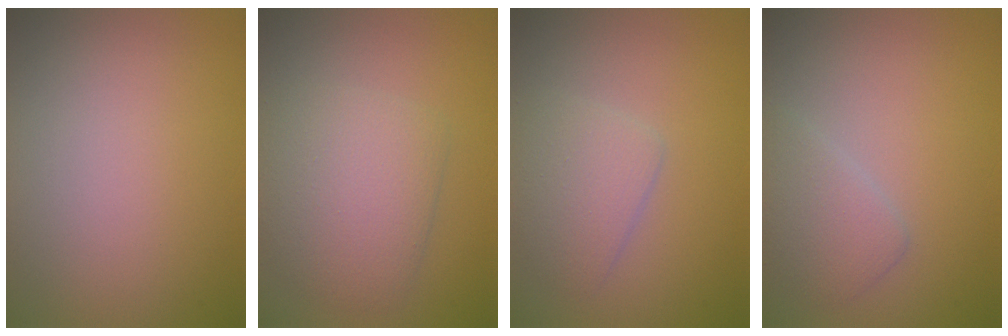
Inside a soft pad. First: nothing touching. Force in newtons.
{"total": 4.8, "press": 4.7, "slide": 0.3}
{"total": 2.8, "press": 2.8, "slide": 0.1}
{"total": 2.4, "press": 2.4, "slide": 0.1}